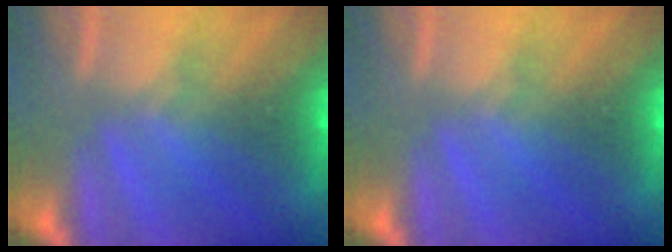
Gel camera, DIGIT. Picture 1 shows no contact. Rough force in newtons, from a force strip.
{"total": 0.0}